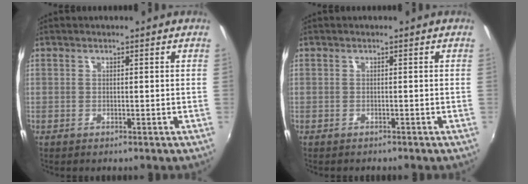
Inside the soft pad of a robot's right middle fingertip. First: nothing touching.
{"total": 0.7, "force": [-0.6, 0.3, 0.0], "torque": [-0.003, -0.002, -0.010]}